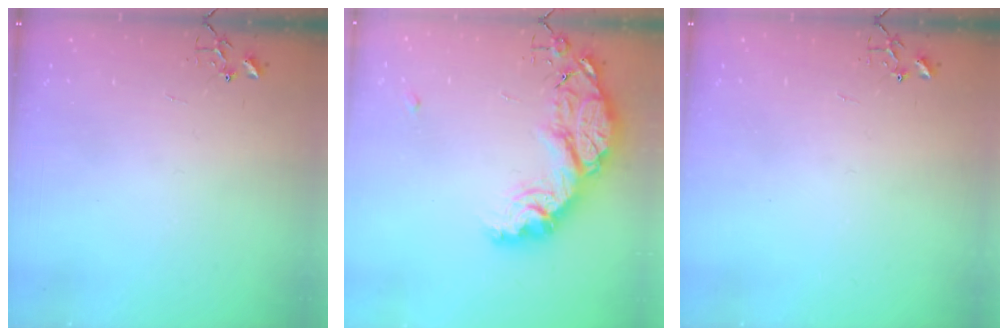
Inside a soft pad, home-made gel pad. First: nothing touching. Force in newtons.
{"total": 20.5, "press": 20.5, "slide": 1.5}
{"total": 0.0}